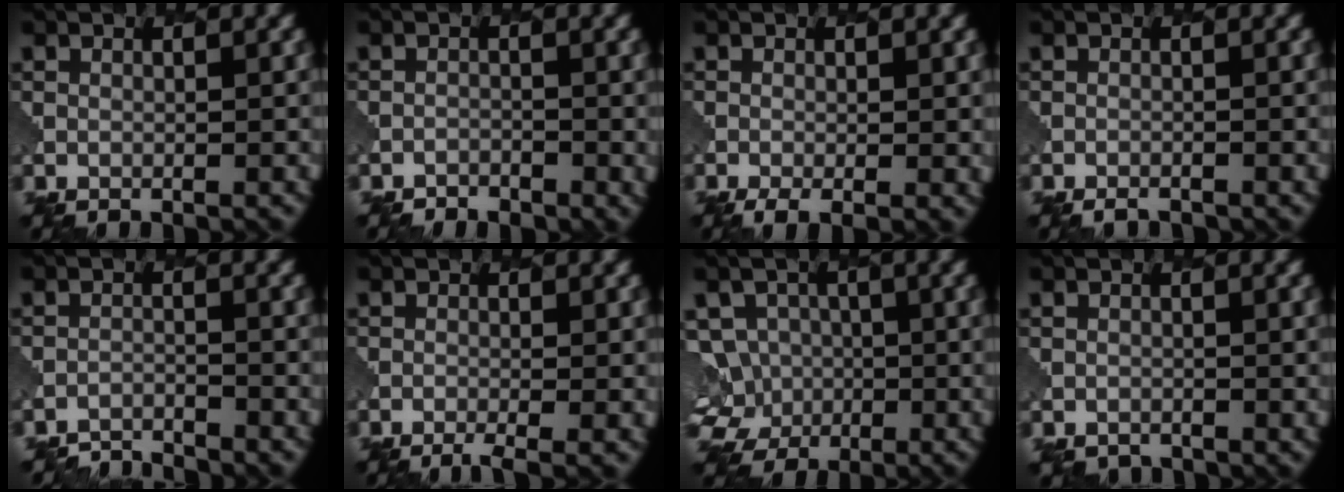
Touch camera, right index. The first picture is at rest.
{"total": 1.5, "force": [-1.3, 0.8, 0.1], "torque": [-0.003, 0.003, -0.022]}
{"total": 3.3, "force": [-1.2, 1.3, 2.8], "torque": [-0.045, -0.006, -0.017]}
{"total": 1.6, "force": [-1.5, 0.6, 0.4], "torque": [-0.003, 0.002, -0.018]}
{"total": 2.7, "force": [-2.7, 0.2, -0.4], "torque": [0.007, -0.005, -0.050]}
{"total": 2.9, "force": [-1.2, 0.9, 2.5], "torque": [-0.033, 0.001, -0.019]}
{"total": 6.5, "force": [-0.6, 6.1, 2.0], "torque": [-0.041, 0.016, -0.032]}
{"total": 1.8, "force": [-1.4, 1.2, 0.0], "torque": [-0.002, -0.003, -0.014]}